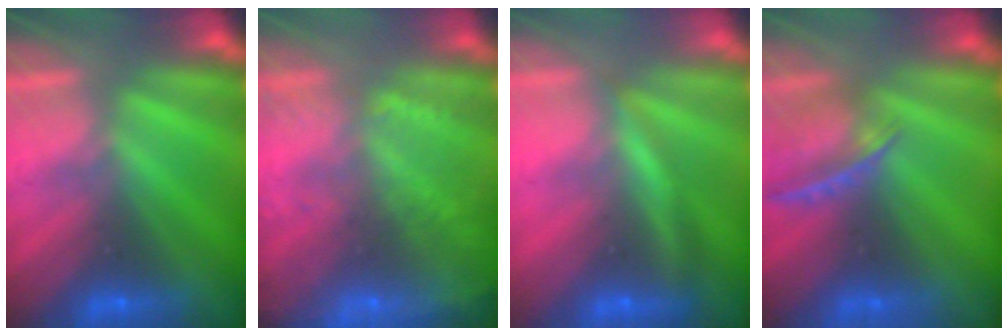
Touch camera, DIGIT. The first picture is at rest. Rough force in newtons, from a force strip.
{"total": 9.7}
{"total": 3.9}
{"total": 5.9}